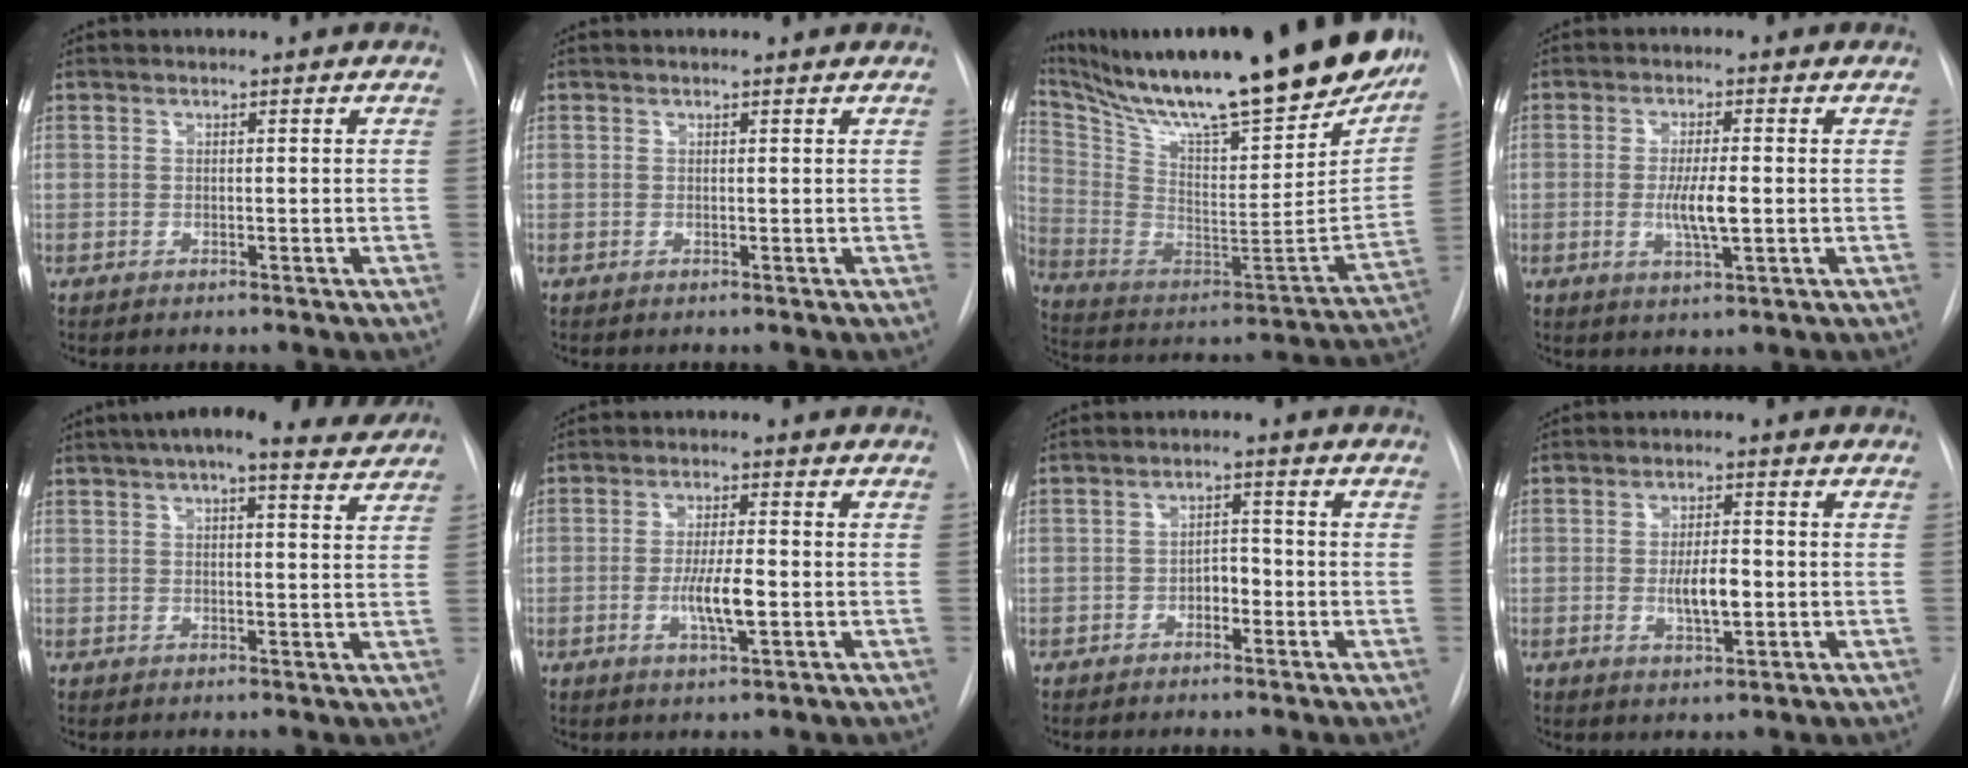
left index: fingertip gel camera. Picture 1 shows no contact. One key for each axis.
{"total": 0.9, "fx": 0.8, "fy": 0.3, "fz": 0.2, "tx": -0.011, "ty": 0.007, "tz": 0.004}
{"total": 35.2, "fx": 28.2, "fy": 5.3, "fz": 20.5, "tx": -0.370, "ty": -0.069, "tz": 0.412}
{"total": 5.2, "fx": -1.0, "fy": 0.8, "fz": 5.0, "tx": -0.097, "ty": -0.013, "tz": -0.018}
{"total": 12.8, "fx": 10.8, "fy": 2.8, "fz": 6.2, "tx": -0.093, "ty": 0.021, "tz": 0.134}
{"total": 5.8, "fx": -1.7, "fy": 0.9, "fz": 5.5, "tx": -0.105, "ty": -0.012, "tz": -0.030}
{"total": 2.8, "fx": -1.6, "fy": 1.5, "fz": 1.8, "tx": -0.021, "ty": 0.005, "tz": -0.030}
{"total": 5.4, "fx": -1.1, "fy": 1.7, "fz": 5.0, "tx": -0.085, "ty": -0.007, "tz": -0.018}